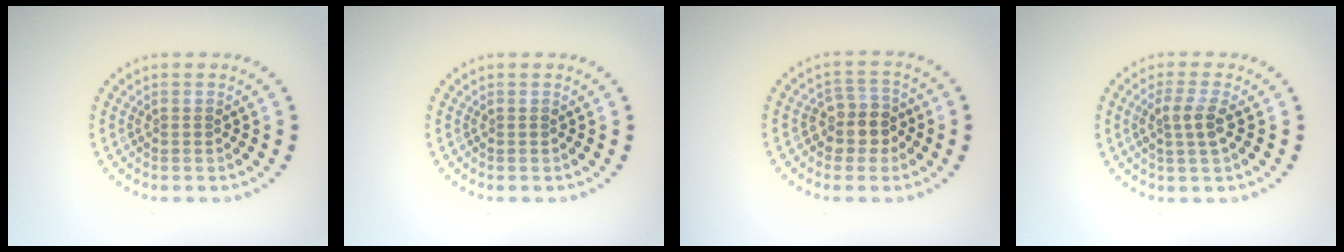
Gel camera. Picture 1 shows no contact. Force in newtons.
{"total": 0.0}
{"total": 2.8, "press": 2.5, "slide": 1.3}
{"total": 2.4, "press": 2.1, "slide": 1.0}